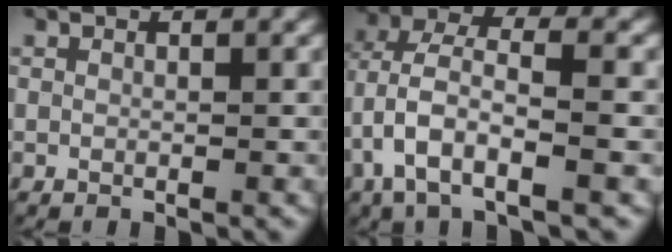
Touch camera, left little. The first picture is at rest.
{"total": 8.0, "force": [-2.6, 3.3, 6.8], "torque": [-0.145, 0.013, -0.057]}